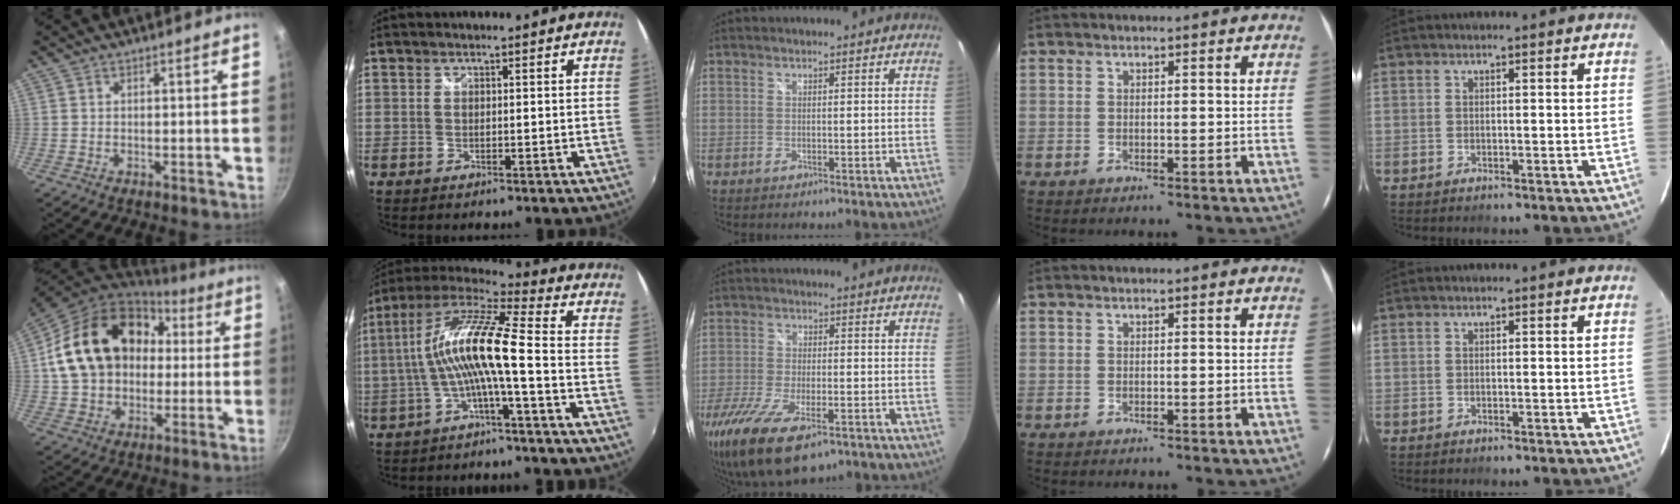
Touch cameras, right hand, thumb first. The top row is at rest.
{"thumb": {"total": 22.5, "force": [3.9, 17.2, 14.1], "torque": [-0.231, 0.040, 0.072]}, "index": {"total": 12.6, "force": [-1.9, 0.6, 12.4], "torque": [-0.238, 0.013, -0.036]}, "middle": {"total": 18.1, "force": [-11.0, 7.0, 12.6], "torque": [-0.279, -0.071, -0.186]}}